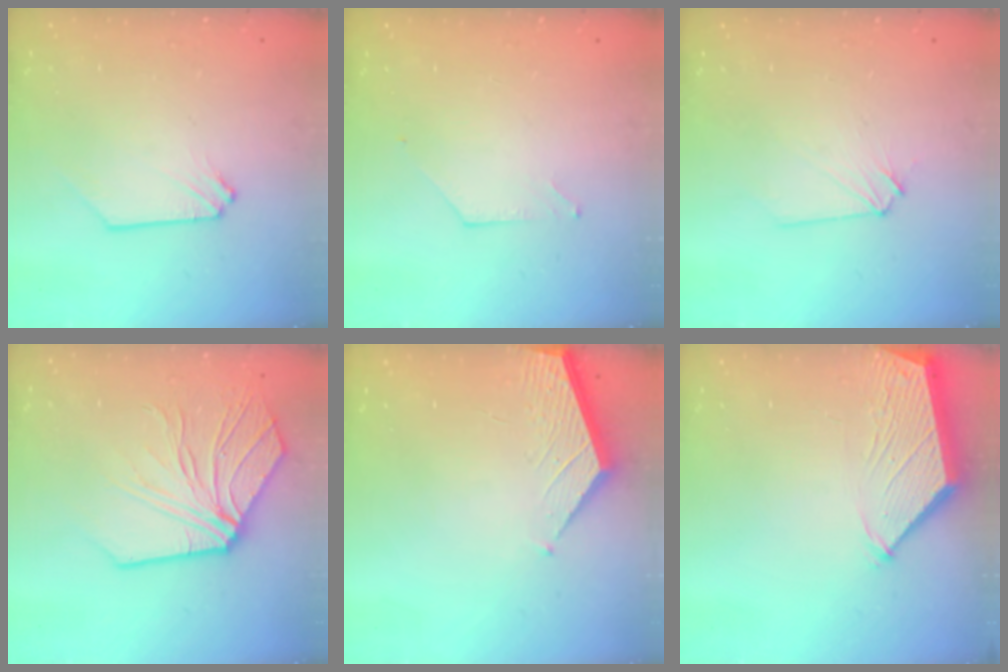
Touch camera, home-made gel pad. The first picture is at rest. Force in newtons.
{"total": 0.0}
{"total": 2.5, "press": 2.4, "slide": 0.4}
{"total": 10.3, "press": 10.2, "slide": 1.7}
{"total": 2.1, "press": 2.1, "slide": 0.2}
{"total": 3.3, "press": 3.2, "slide": 0.5}